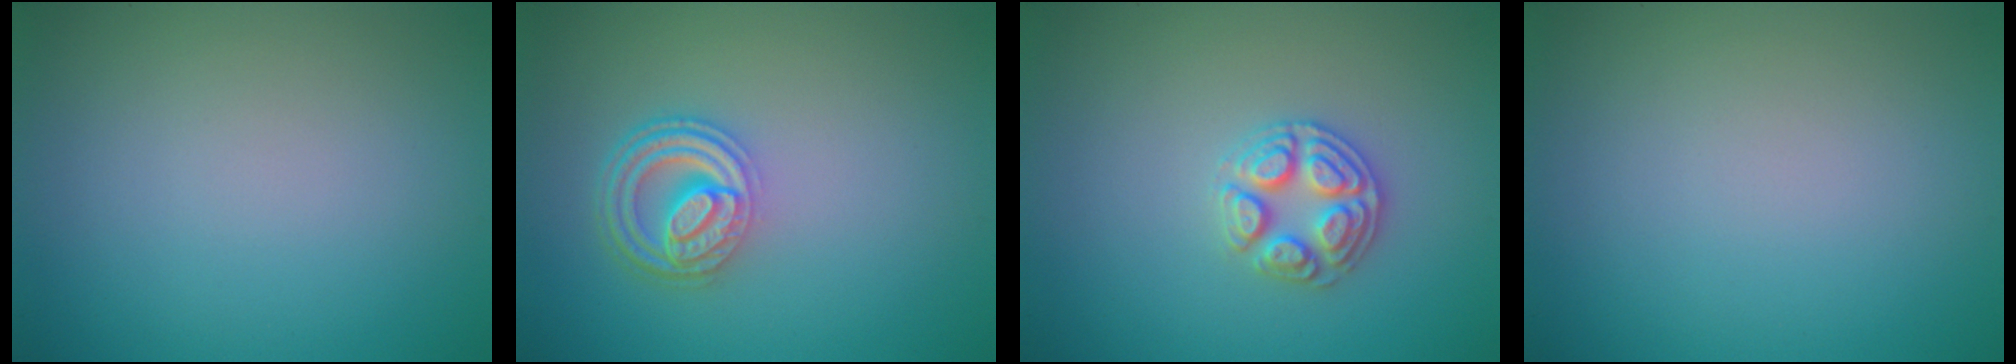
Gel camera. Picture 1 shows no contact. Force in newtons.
{"total": 4.6, "press": 3.4, "slide": 3.0}
{"total": 2.9, "press": 2.9, "slide": 0.1}
{"total": 0.0}